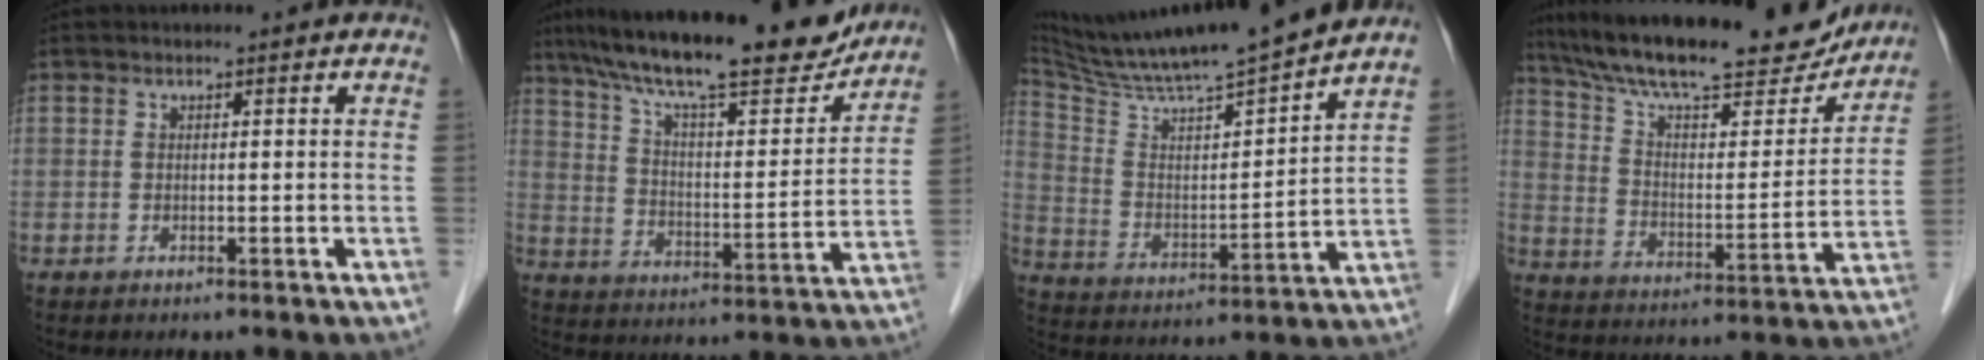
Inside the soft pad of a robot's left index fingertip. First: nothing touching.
{"total": 22.4, "force": [19.0, 3.9, 11.2], "torque": [-0.191, 0.006, 0.283]}
{"total": 18.6, "force": [16.8, -0.7, 8.0], "torque": [-0.142, -0.007, 0.277]}
{"total": 24.3, "force": [20.9, 5.2, 11.1], "torque": [-0.184, 0.008, 0.308]}